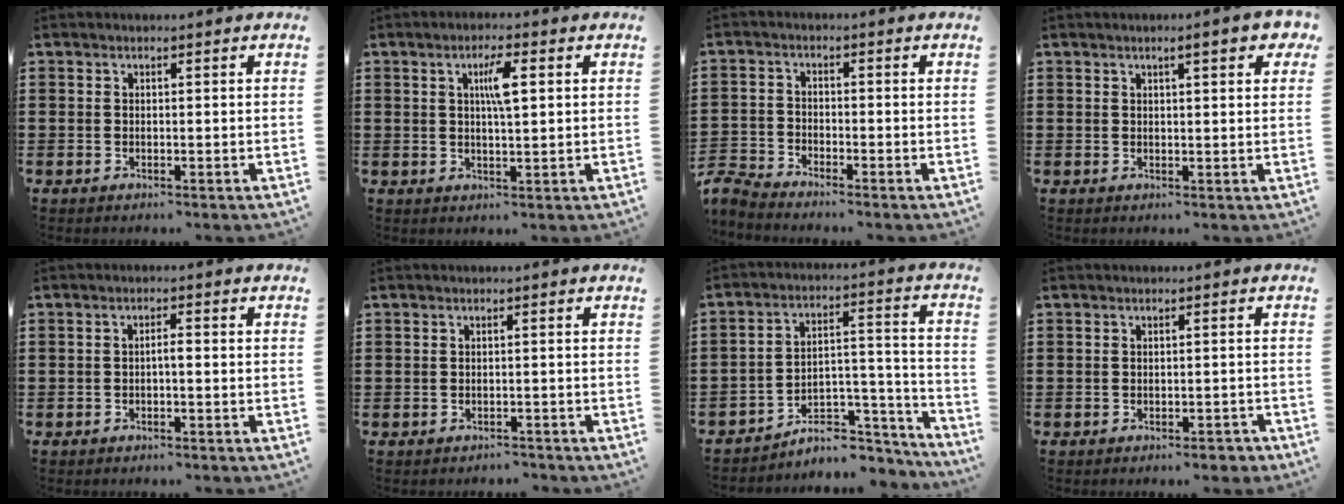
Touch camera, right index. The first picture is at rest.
{"total": 4.4, "force": [1.0, 1.0, 4.2], "torque": [-0.076, 0.006, 0.012]}
{"total": 3.3, "force": [-3.3, 0.5, 0.0], "torque": [-0.027, -0.006, -0.077]}
{"total": 3.4, "force": [1.8, 0.5, 2.8], "torque": [-0.041, 0.000, 0.025]}
{"total": 1.4, "force": [-0.5, 0.3, 1.3], "torque": [-0.025, 0.000, -0.010]}
{"total": 1.0, "force": [-0.9, 0.5, -0.1], "torque": [-0.001, 0.005, -0.020]}
{"total": 6.3, "force": [-5.0, 3.0, 2.2], "torque": [-0.036, 0.013, -0.093]}
{"total": 1.4, "force": [-1.1, 0.3, 0.9], "torque": [-0.018, -0.001, -0.021]}